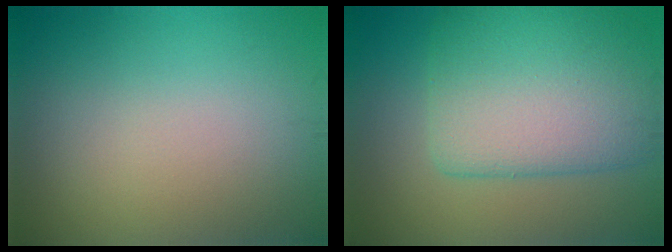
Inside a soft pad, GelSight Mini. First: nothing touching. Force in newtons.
{"total": 9.2, "press": 9.2, "slide": 0.6}